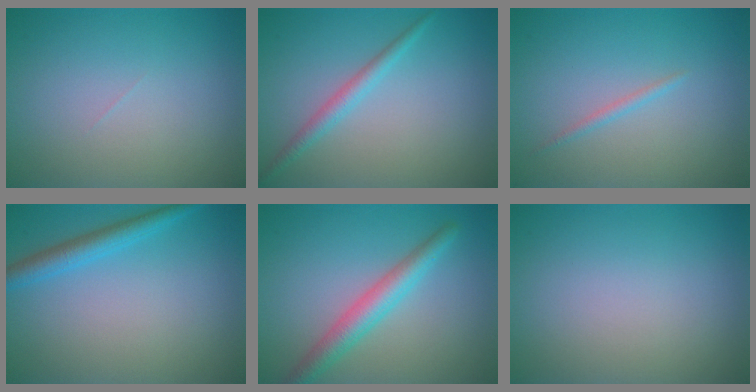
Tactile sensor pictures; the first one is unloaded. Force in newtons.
{"total": 1.8, "press": 1.8, "slide": 0.1}
{"total": 0.8, "press": 0.8, "slide": 0.0}
{"total": 2.7, "press": 2.7, "slide": 0.2}
{"total": 3.7, "press": 3.7, "slide": 0.1}
{"total": 0.0}